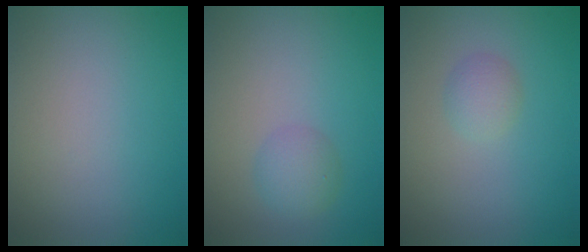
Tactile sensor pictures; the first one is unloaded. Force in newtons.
{"total": 1.9, "press": 1.9, "slide": 0.0}
{"total": 1.5, "press": 1.5, "slide": 0.0}